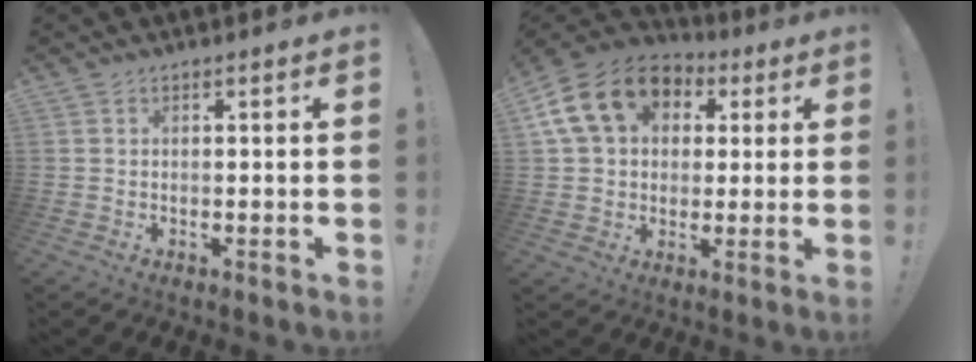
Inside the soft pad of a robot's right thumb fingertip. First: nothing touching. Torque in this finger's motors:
{"motor_torque": [1.99, 2.57, 0.73, -0.40, 0.13]}